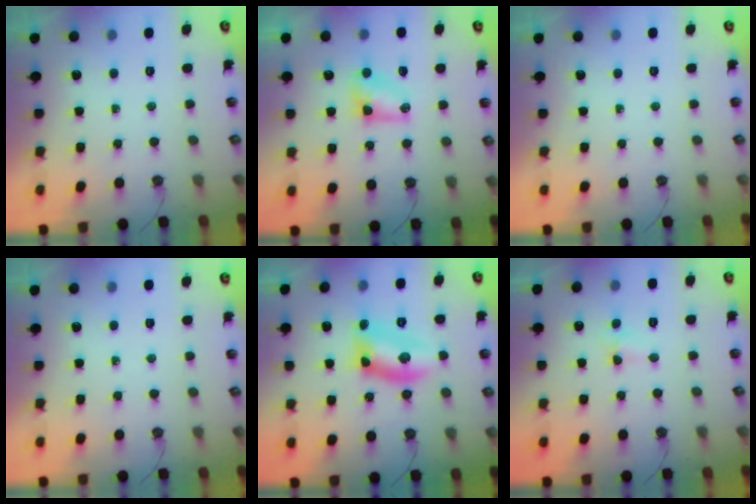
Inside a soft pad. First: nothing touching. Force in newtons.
{"total": 4.8, "press": 4.7, "slide": 0.4}
{"total": 0.0}
{"total": 0.0}
{"total": 11.6, "press": 11.4, "slide": 2.1}
{"total": 3.8, "press": 3.8, "slide": 0.5}